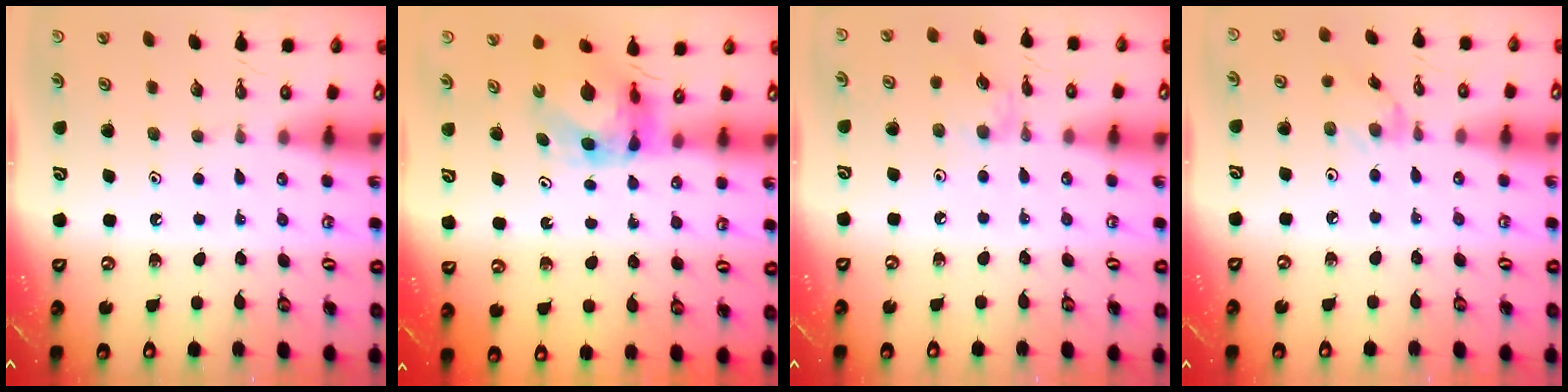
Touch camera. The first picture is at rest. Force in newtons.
{"total": 7.0, "press": 7.0, "slide": 0.6}
{"total": 4.6, "press": 4.6, "slide": 0.5}
{"total": 3.0, "press": 3.0, "slide": 0.5}